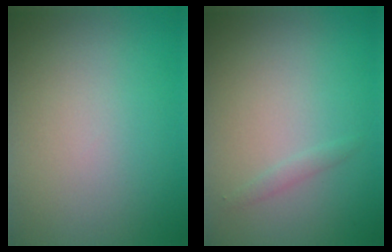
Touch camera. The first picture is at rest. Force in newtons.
{"total": 0.8, "press": 0.8, "slide": 0.1}